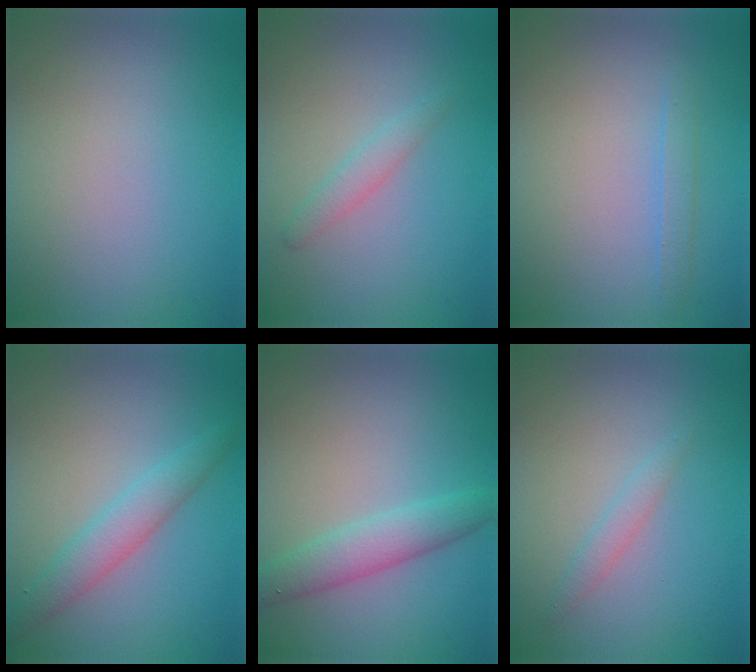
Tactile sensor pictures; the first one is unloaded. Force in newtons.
{"total": 1.4, "press": 1.4, "slide": 0.0}
{"total": 1.1, "press": 1.1, "slide": 0.0}
{"total": 2.8, "press": 2.8, "slide": 0.0}
{"total": 3.2, "press": 3.2, "slide": 0.0}
{"total": 1.2, "press": 1.2, "slide": 0.1}